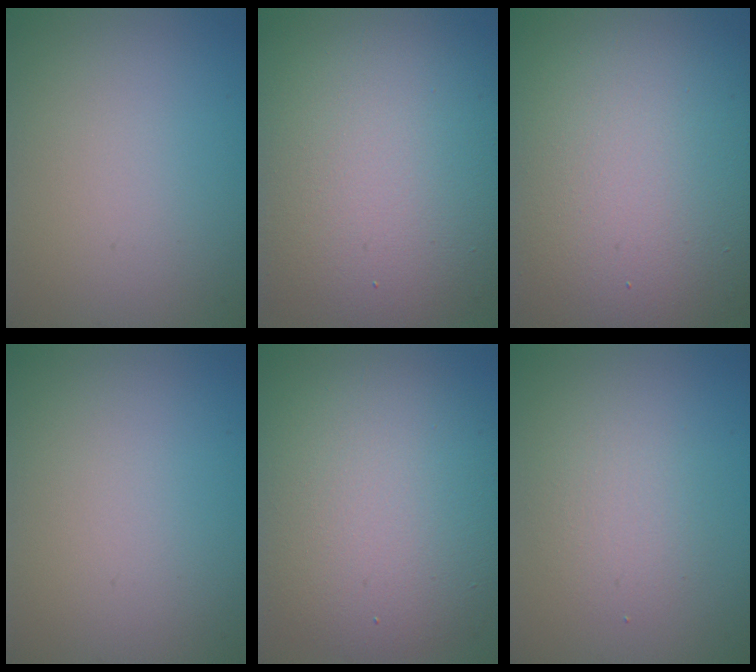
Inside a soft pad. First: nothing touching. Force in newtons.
{"total": 14.4, "press": 14.4, "slide": 0.5}
{"total": 11.7, "press": 11.7, "slide": 0.9}
{"total": 0.0}
{"total": 10.2, "press": 10.1, "slide": 0.9}
{"total": 2.2, "press": 2.2, "slide": 0.1}